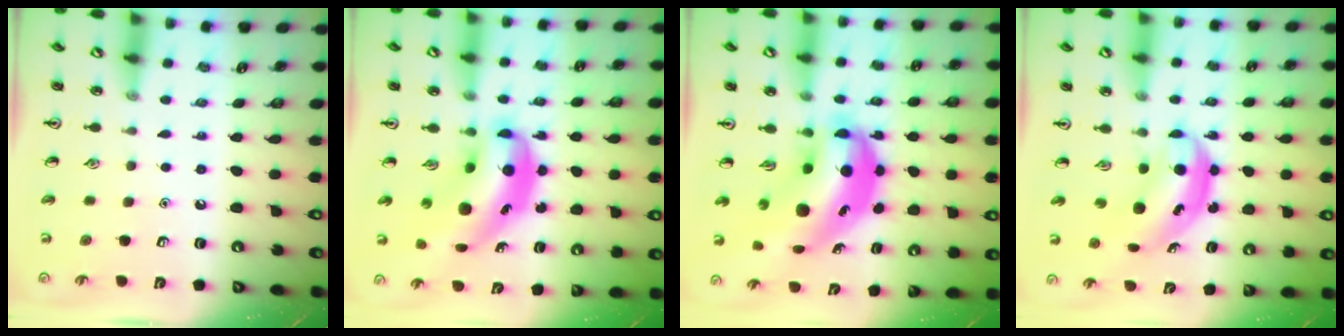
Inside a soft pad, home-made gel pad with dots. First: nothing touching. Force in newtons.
{"total": 9.6, "press": 9.3, "slide": 2.5}
{"total": 12.5, "press": 12.0, "slide": 3.5}
{"total": 4.9, "press": 4.8, "slide": 0.9}